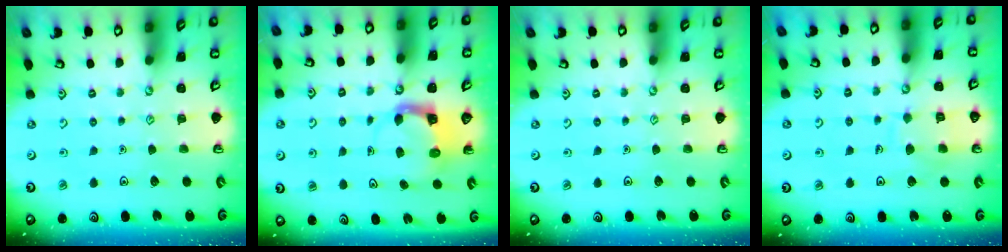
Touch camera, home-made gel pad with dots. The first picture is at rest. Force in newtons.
{"total": 3.8, "press": 3.8, "slide": 0.3}
{"total": 0.0}
{"total": 8.2, "press": 8.1, "slide": 0.8}